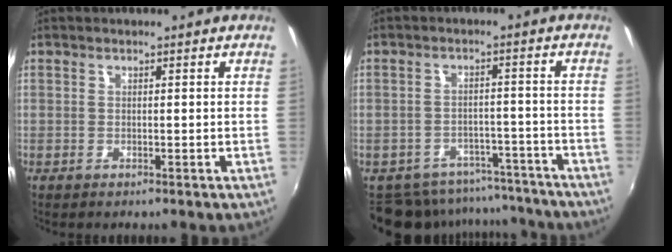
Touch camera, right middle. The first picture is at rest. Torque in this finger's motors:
{"motor_torque": [0.60, -1.54, 0.00, 0.04]}